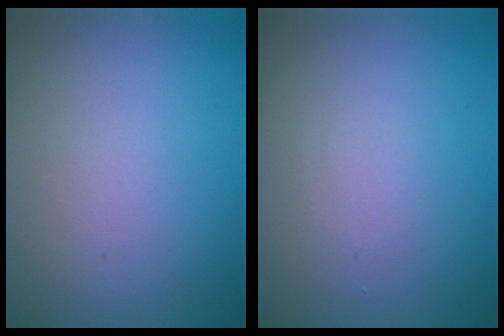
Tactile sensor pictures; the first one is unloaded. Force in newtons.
{"total": 1.1, "press": 1.1, "slide": 0.2}